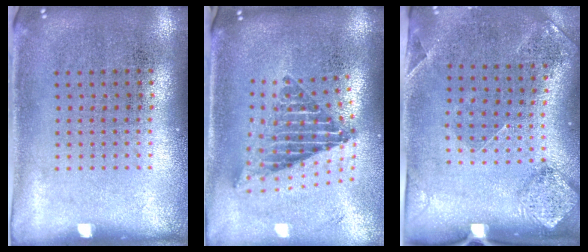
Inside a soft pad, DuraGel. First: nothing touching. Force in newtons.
{"total": 2.4, "press": 1.7, "slide": 1.7}
{"total": 1.7, "press": 1.4, "slide": 1.0}